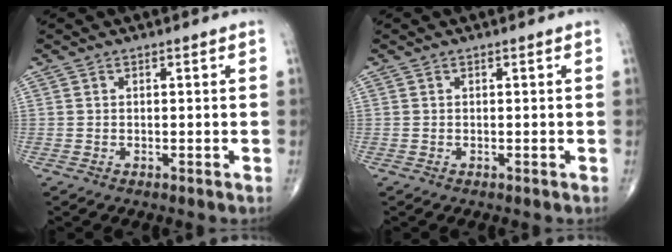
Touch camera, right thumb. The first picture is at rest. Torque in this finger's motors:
{"motor_torque": [0.94, 0.73, -0.21, -0.08, 0.00]}